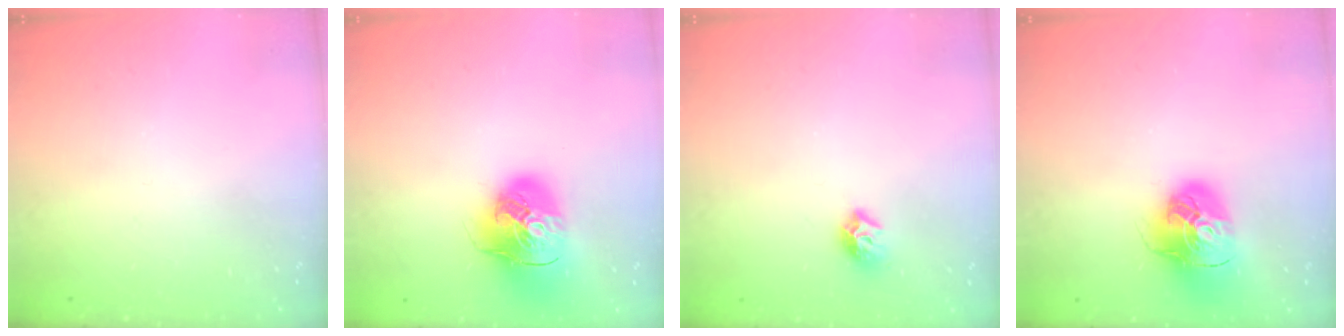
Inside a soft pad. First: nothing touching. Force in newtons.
{"total": 16.2, "press": 16.0, "slide": 2.4}
{"total": 8.2, "press": 8.2, "slide": 0.7}
{"total": 14.4, "press": 14.3, "slide": 1.8}